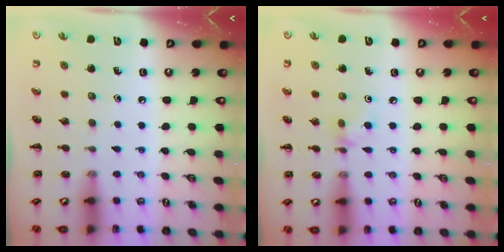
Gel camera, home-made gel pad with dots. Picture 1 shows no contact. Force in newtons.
{"total": 5.1, "press": 4.7, "slide": 1.8}